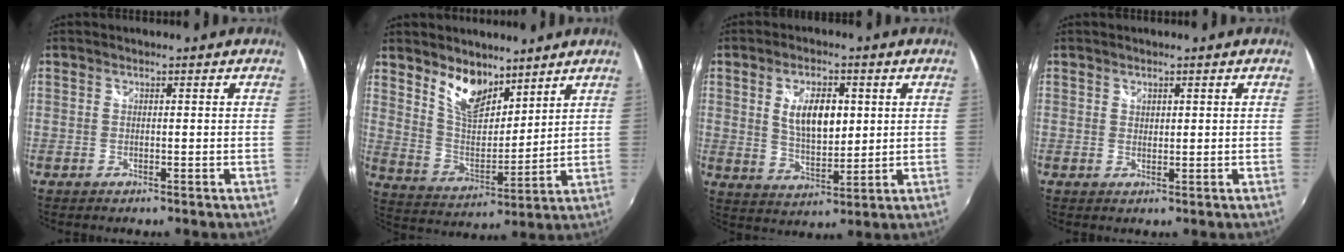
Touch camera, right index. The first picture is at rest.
{"total": 10.3, "force": [7.4, 4.8, 5.4], "torque": [-0.094, -0.005, 0.142]}
{"total": 9.1, "force": [2.2, 4.4, 7.7], "torque": [-0.136, 0.001, 0.043]}
{"total": 1.0, "force": [0.7, 0.6, 0.3], "torque": [-0.001, 0.000, 0.011]}